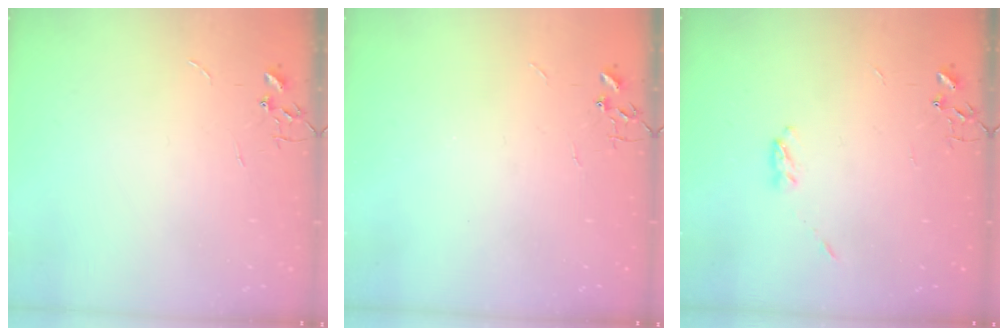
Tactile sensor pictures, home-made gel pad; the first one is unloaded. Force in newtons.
{"total": 0.0}
{"total": 3.2, "press": 3.1, "slide": 0.5}